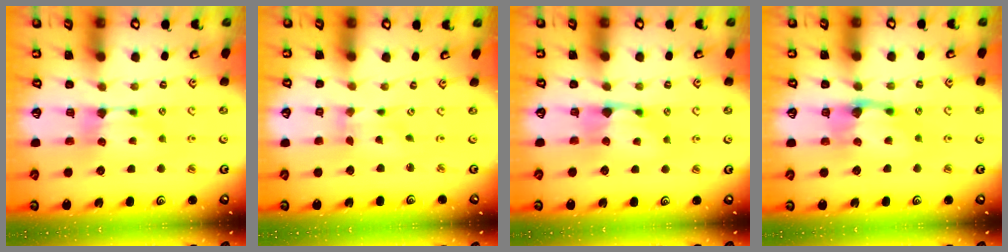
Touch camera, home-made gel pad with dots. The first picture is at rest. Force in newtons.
{"total": 1.3, "press": 0.6, "slide": 1.2}
{"total": 0.9, "press": 0.2, "slide": 0.9}
{"total": 2.3, "press": 1.4, "slide": 1.8}